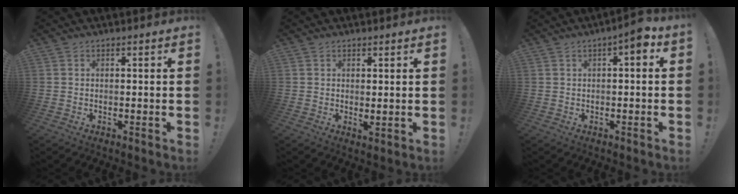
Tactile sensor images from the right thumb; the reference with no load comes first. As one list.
[{"total": 1.6, "force": [1.0, 0.5, 1.2], "torque": [-0.013, -0.009, 0.017]}, {"total": 3.5, "force": [0.6, 0.6, 3.4], "torque": [-0.043, -0.008, 0.003]}]